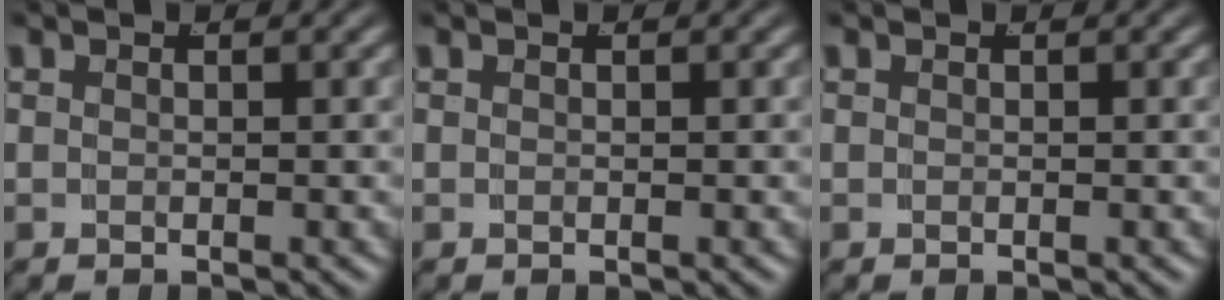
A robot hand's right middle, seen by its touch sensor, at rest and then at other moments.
{"total": 0.0}
{"total": 0.0}